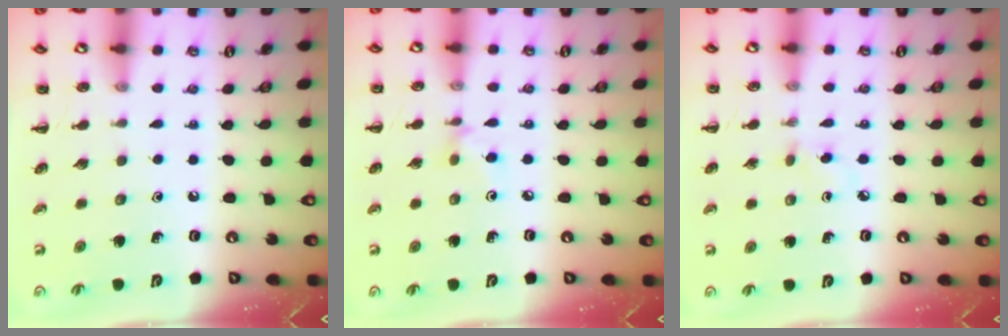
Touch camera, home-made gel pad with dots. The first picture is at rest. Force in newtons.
{"total": 3.0, "press": 2.8, "slide": 0.9}
{"total": 3.2, "press": 2.9, "slide": 1.3}